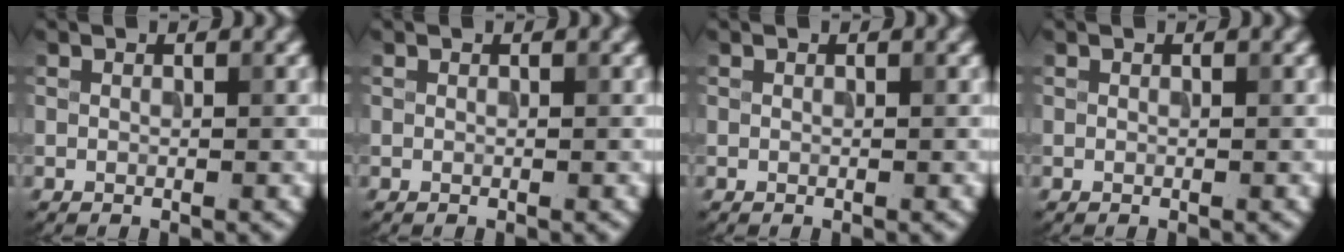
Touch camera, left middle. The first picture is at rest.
{"total": 0.0}
{"total": 0.0}
{"total": 0.0}